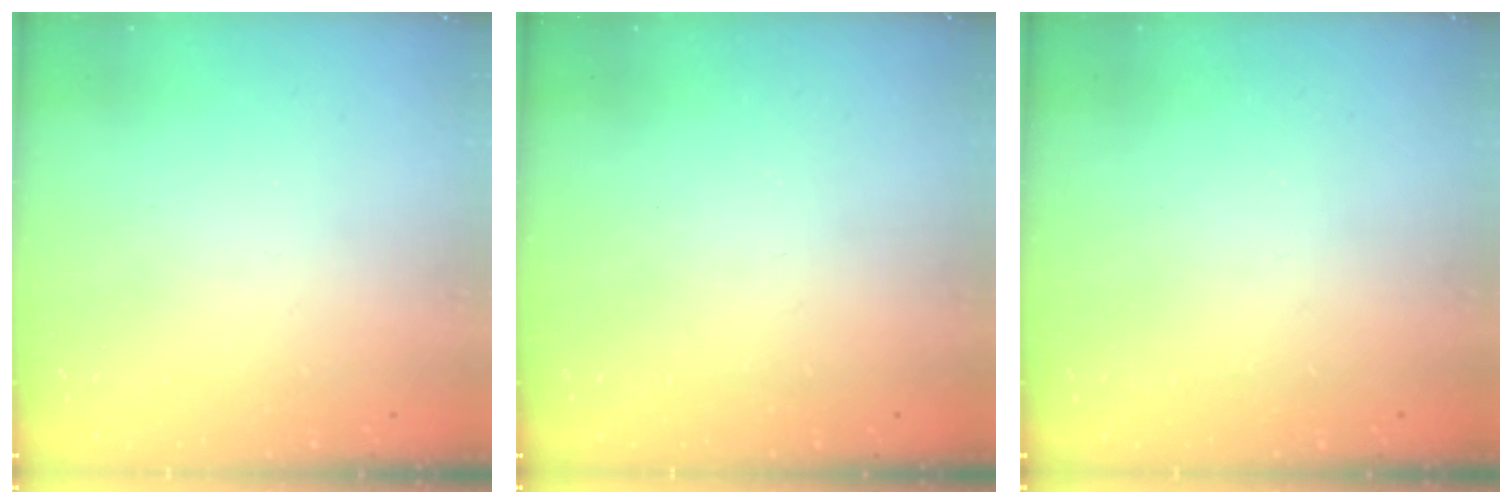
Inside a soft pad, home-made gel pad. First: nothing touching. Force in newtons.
{"total": 0.0}
{"total": 0.0}